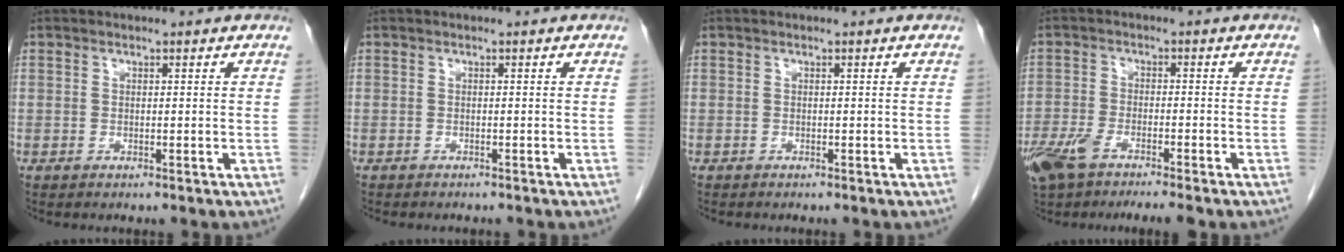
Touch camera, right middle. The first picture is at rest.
{"total": 2.9, "force": [-2.6, 0.9, 1.1], "torque": [-0.018, -0.005, -0.028]}
{"total": 0.7, "force": [-0.6, 0.1, 0.3], "torque": [-0.007, -0.001, -0.009]}
{"total": 9.4, "force": [-6.8, 2.2, 6.1], "torque": [-0.114, -0.008, -0.115]}